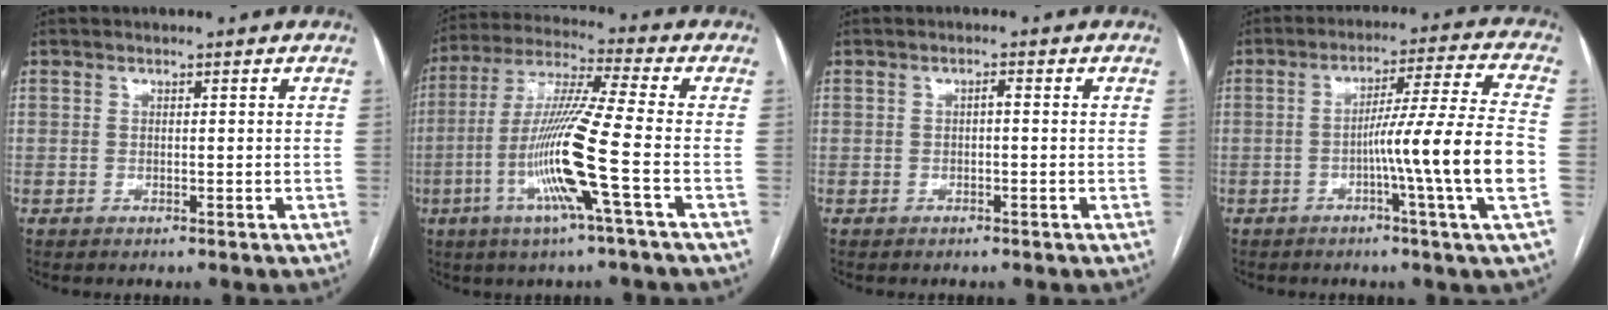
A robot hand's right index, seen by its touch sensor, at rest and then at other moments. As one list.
[{"total": 14.1, "force": [-4.2, -1.3, 13.4], "torque": [-0.271, -0.011, -0.089]}, {"total": 0.8, "force": [-0.1, 0.2, 0.8], "torque": [-0.011, 0.003, -0.003]}, {"total": 13.2, "force": [-3.3, -2.4, 12.6], "torque": [-0.198, 0.000, -0.057]}]